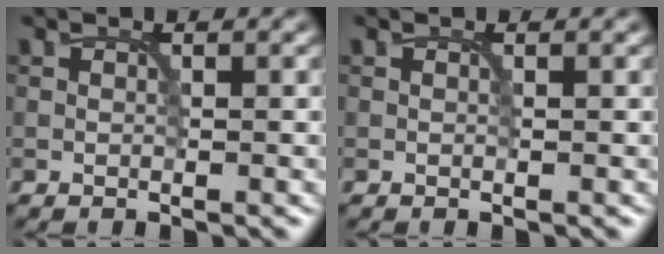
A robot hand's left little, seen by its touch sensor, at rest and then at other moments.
{"total": 0.0}